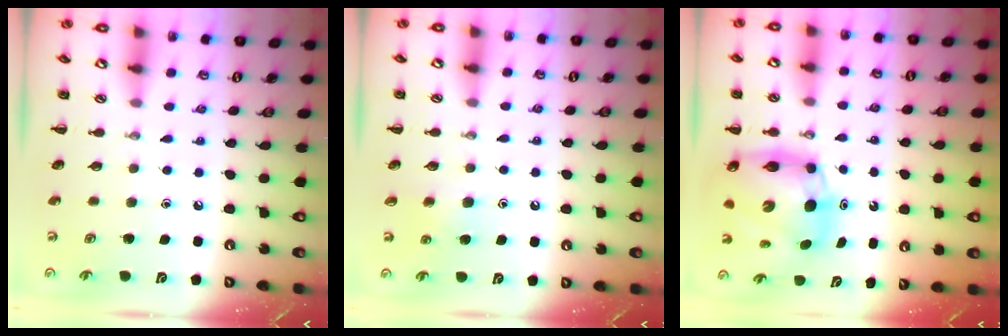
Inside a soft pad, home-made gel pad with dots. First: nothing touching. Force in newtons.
{"total": 4.2, "press": 4.0, "slide": 1.4}
{"total": 8.8, "press": 8.5, "slide": 2.4}